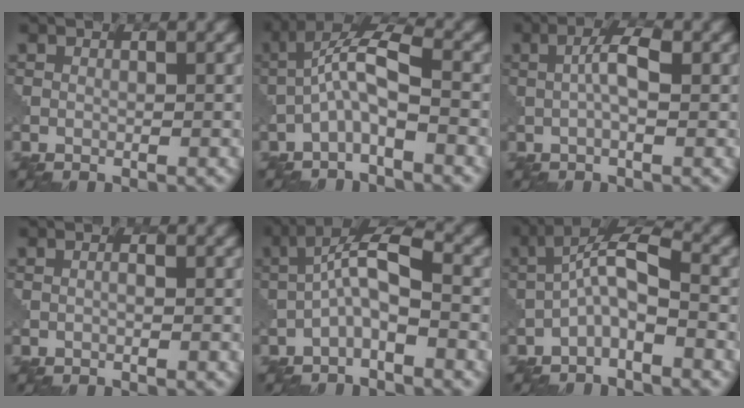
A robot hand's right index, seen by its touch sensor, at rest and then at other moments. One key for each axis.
{"total": 4.7, "fx": -1.5, "fy": 1.1, "fz": 4.3, "tx": -0.085, "ty": 0.020, "tz": -0.038}
{"total": 3.1, "fx": 0.3, "fy": 0.8, "fz": 3.0, "tx": -0.060, "ty": 0.007, "tz": 0.001}
{"total": 0.5, "fx": -0.1, "fy": 0.1, "fz": 0.5, "tx": -0.012, "ty": -0.002, "tz": -0.005}
{"total": 4.3, "fx": -1.0, "fy": 1.1, "fz": 4.1, "tx": -0.075, "ty": 0.020, "tz": -0.029}
{"total": 4.1, "fx": -1.5, "fy": 1.1, "fz": 3.7, "tx": -0.071, "ty": 0.020, "tz": -0.037}